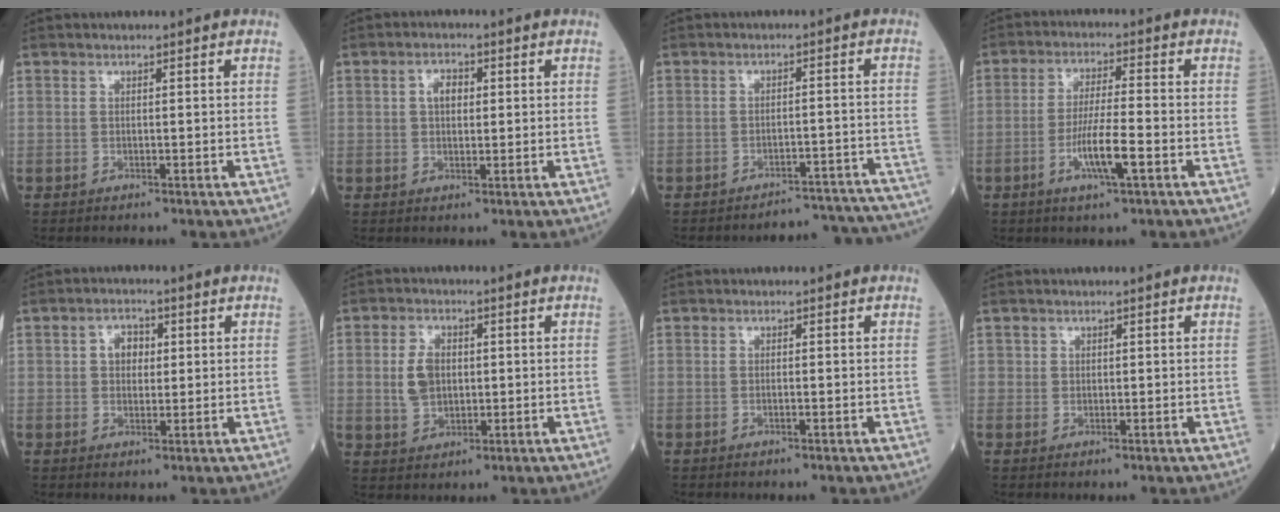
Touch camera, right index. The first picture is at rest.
{"total": 3.1, "force": [0.7, 1.8, 2.4], "torque": [-0.042, 0.008, 0.012]}
{"total": 12.7, "force": [-12.6, 1.5, 0.0], "torque": [0.031, 0.034, -0.143]}
{"total": 7.3, "force": [-2.7, 0.4, 6.8], "torque": [-0.130, -0.008, -0.050]}
{"total": 3.5, "force": [0.8, 2.4, 2.4], "torque": [-0.037, 0.011, 0.013]}
{"total": 5.3, "force": [0.4, 3.6, 3.9], "torque": [-0.082, 0.008, 0.012]}
{"total": 0.5, "force": [-0.2, 0.0, 0.5], "torque": [-0.013, -0.001, -0.002]}
{"total": 0.9, "force": [0.3, 0.8, 0.0], "torque": [0.011, 0.002, 0.001]}